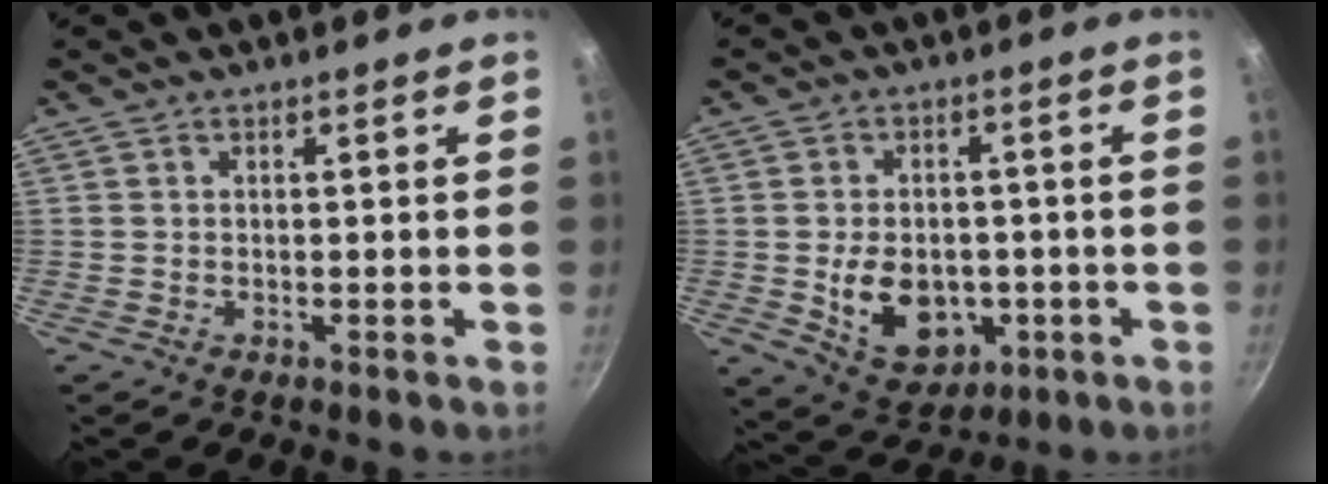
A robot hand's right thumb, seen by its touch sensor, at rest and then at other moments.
{"total": 11.9, "force": [-2.2, 8.7, 7.8], "torque": [-0.094, 0.000, -0.016]}